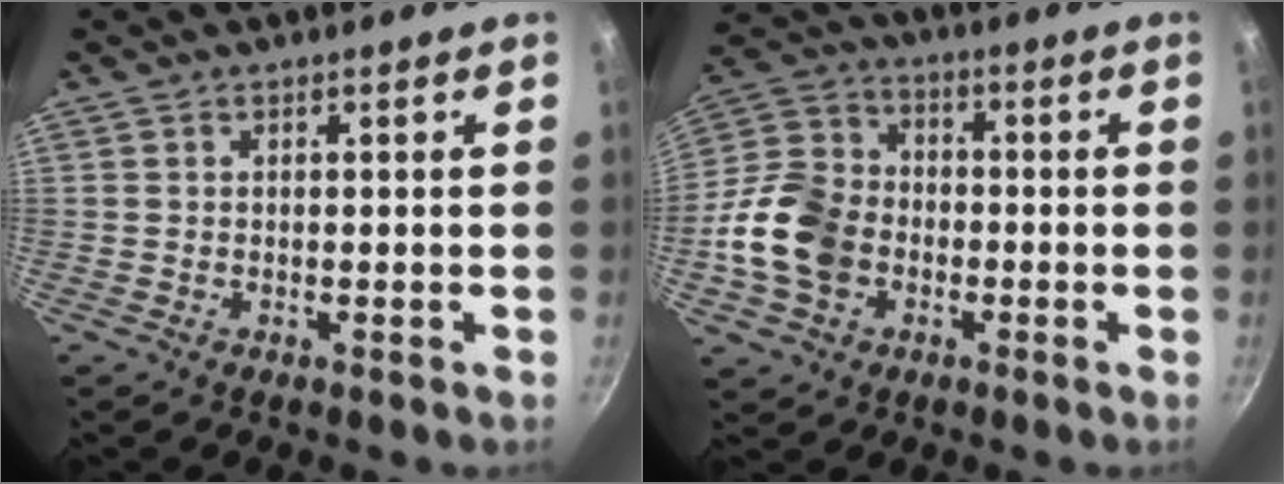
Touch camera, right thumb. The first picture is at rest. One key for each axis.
{"total": 14.6, "fx": -3.5, "fy": 11.2, "fz": 8.6, "tx": -0.151, "ty": 0.028, "tz": -0.080}